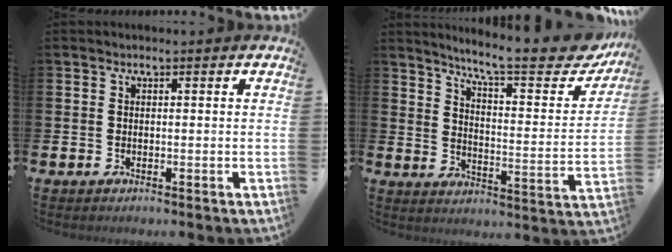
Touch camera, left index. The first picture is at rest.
{"total": 9.7, "force": [8.2, 1.5, 4.9], "torque": [-0.098, -0.056, 0.129]}